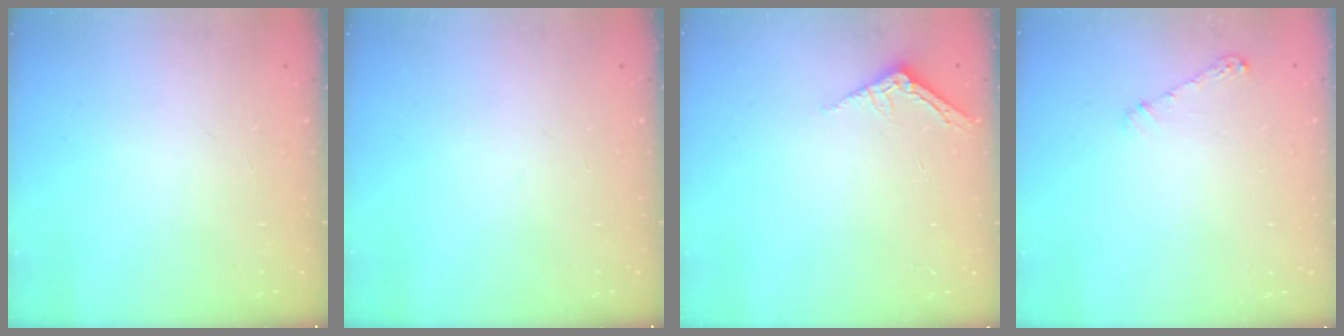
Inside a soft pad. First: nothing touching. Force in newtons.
{"total": 0.0}
{"total": 3.0, "press": 3.0, "slide": 0.2}
{"total": 4.8, "press": 4.8, "slide": 0.8}